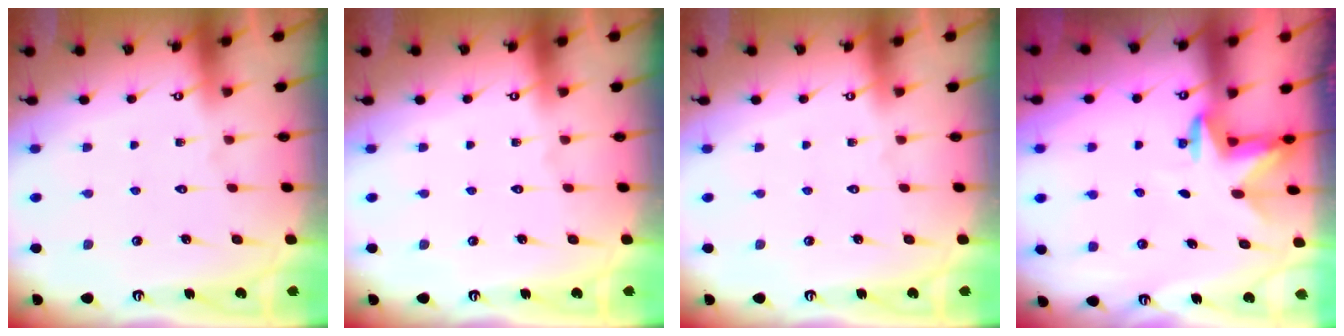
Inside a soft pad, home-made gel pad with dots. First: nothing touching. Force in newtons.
{"total": 0.0}
{"total": 0.0}
{"total": 2.9, "press": 2.8, "slide": 0.7}